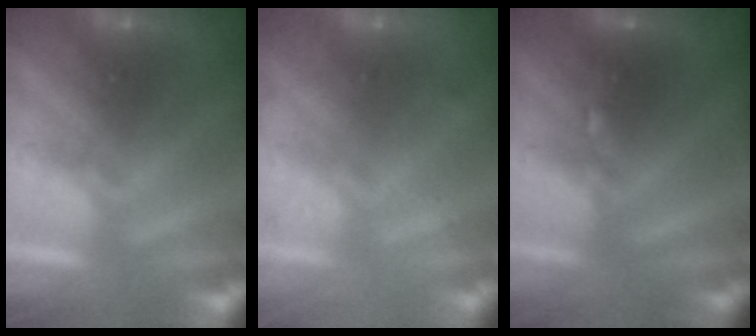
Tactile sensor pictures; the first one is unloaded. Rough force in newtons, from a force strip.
{"total": 2.2}
{"total": 2.4}